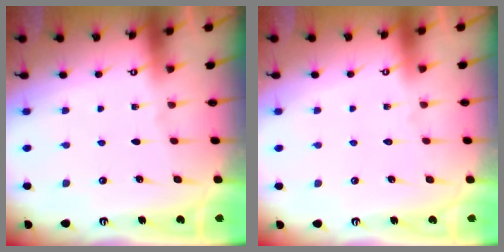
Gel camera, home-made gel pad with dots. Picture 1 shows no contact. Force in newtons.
{"total": 1.8, "press": 1.8, "slide": 0.1}